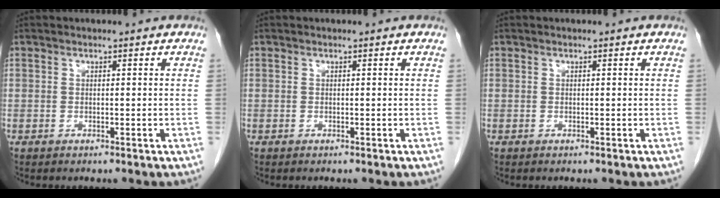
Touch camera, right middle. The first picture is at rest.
{"total": 0.0}
{"total": 0.0}